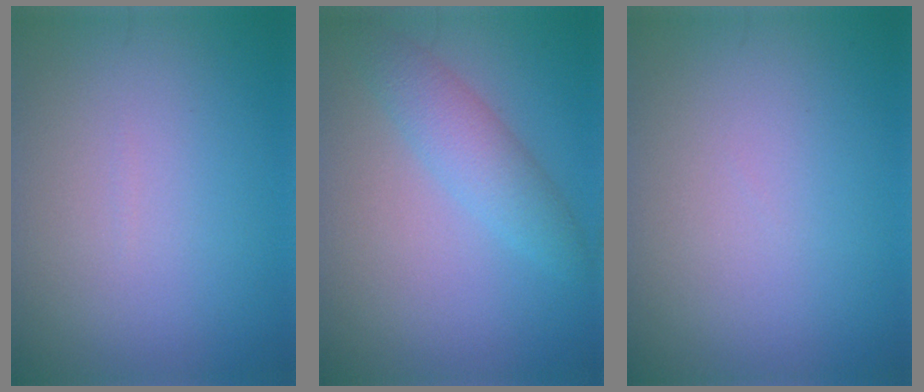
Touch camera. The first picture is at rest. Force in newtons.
{"total": 2.4, "press": 2.4, "slide": 0.2}
{"total": 0.0}